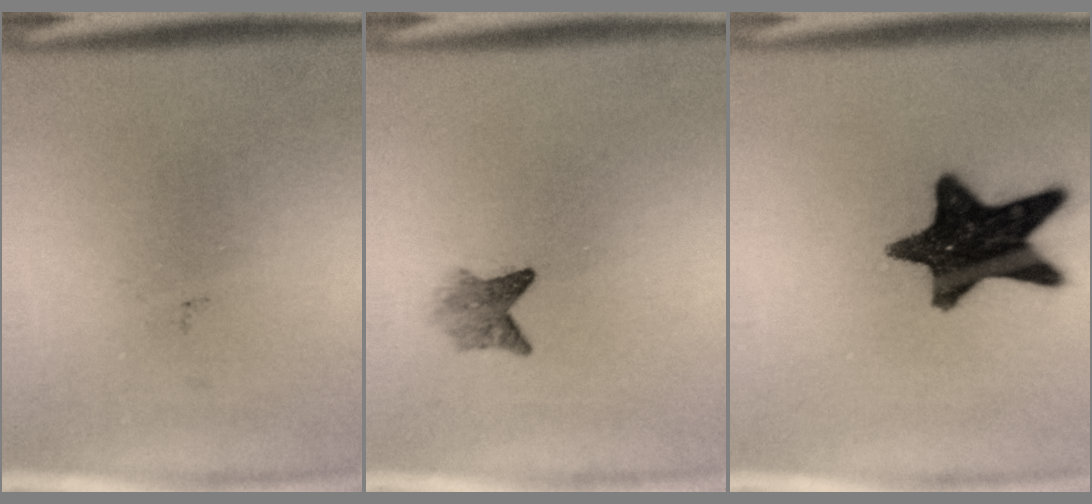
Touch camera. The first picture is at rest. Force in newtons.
{"total": 2.6}
{"total": 15.6}